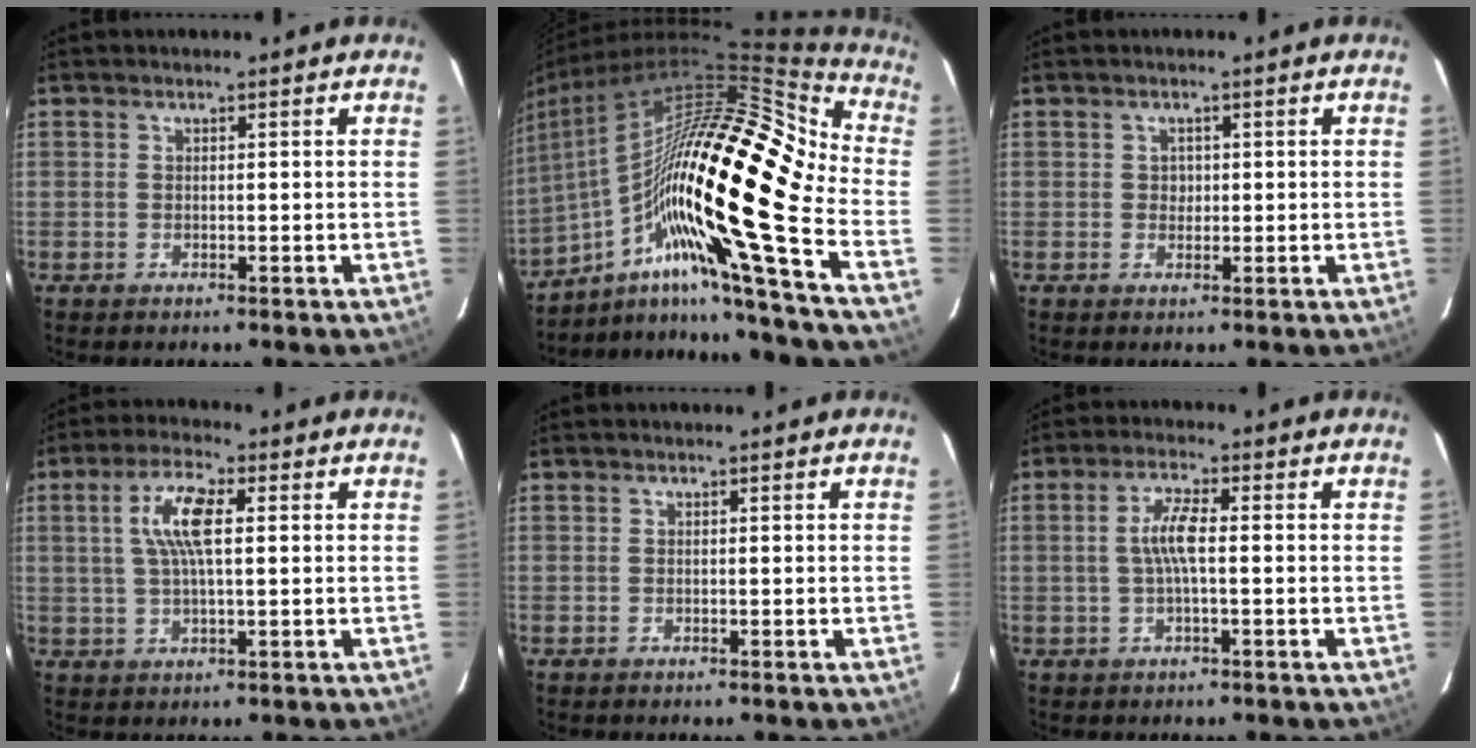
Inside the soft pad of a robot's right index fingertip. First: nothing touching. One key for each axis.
{"total": 28.9, "fx": -6.1, "fy": 5.5, "fz": 27.8, "tx": -0.475, "ty": -0.054, "tz": -0.127}
{"total": 1.3, "fx": 0.1, "fy": 1.3, "fz": 0.2, "tx": -0.001, "ty": 0.004, "tz": 0.002}
{"total": 7.7, "fx": 1.7, "fy": 2.1, "fz": 7.2, "tx": -0.141, "ty": 0.012, "tz": 0.032}
{"total": 0.0}
{"total": 4.6, "fx": -0.2, "fy": 0.5, "fz": 4.6, "tx": -0.090, "ty": 0.005, "tz": -0.002}